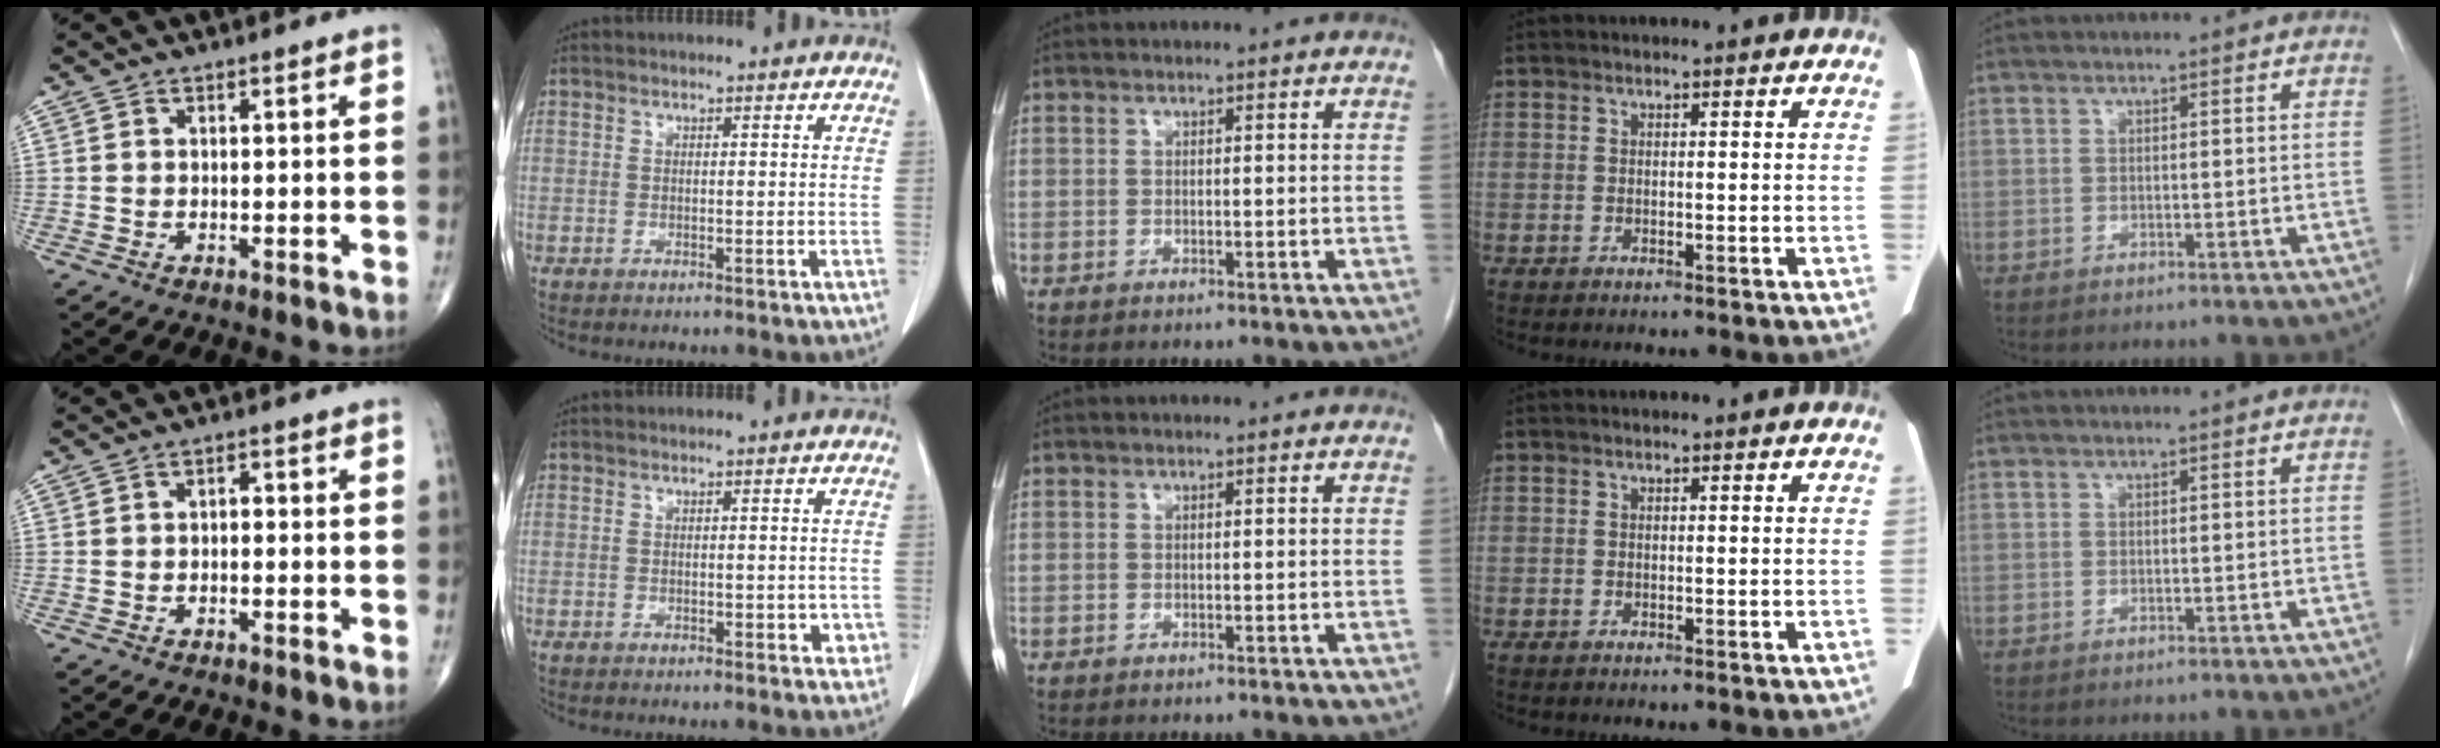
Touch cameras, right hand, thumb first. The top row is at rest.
{"thumb": {"total": 1.5, "force": [-0.1, 0.9, 1.1], "torque": [-0.010, 0.007, -0.007]}, "index": {"total": 2.4, "force": [-0.6, 1.3, 1.9], "torque": [-0.015, 0.003, -0.002]}}